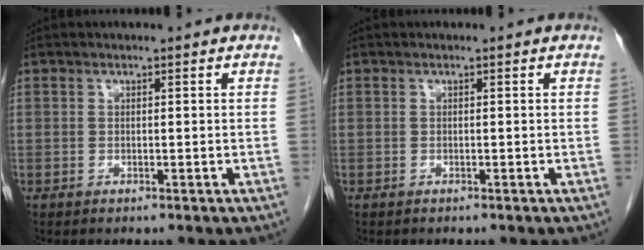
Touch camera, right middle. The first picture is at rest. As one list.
[{"total": 0.0}]